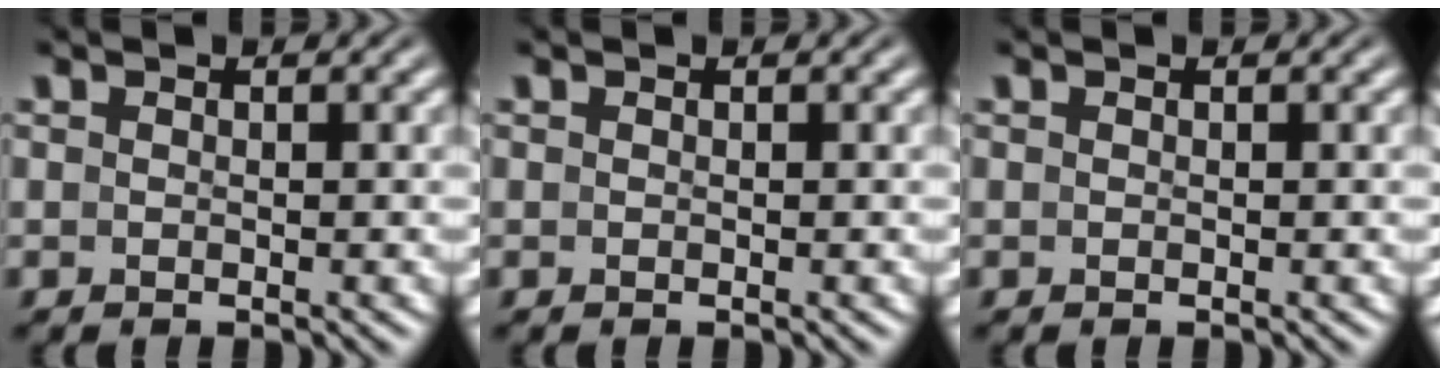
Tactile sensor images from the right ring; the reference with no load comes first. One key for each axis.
{"total": 0.0}
{"total": 0.0}